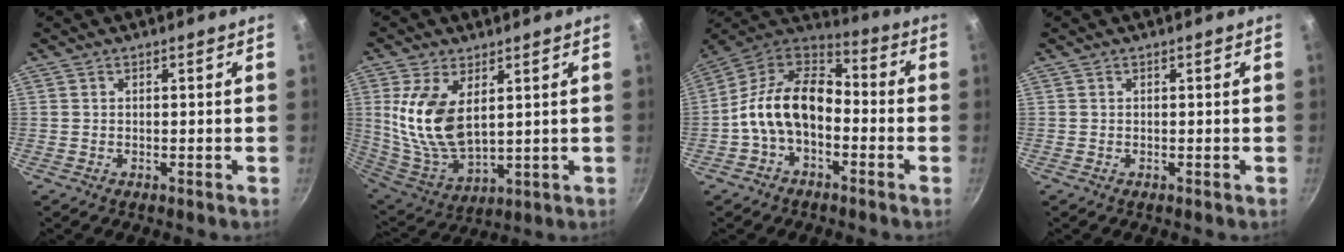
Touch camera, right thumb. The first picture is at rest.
{"total": 14.4, "force": [3.8, 7.7, 11.6], "torque": [-0.224, -0.035, 0.086]}
{"total": 15.1, "force": [-3.1, 9.8, 11.0], "torque": [-0.178, 0.053, -0.077]}
{"total": 0.0}